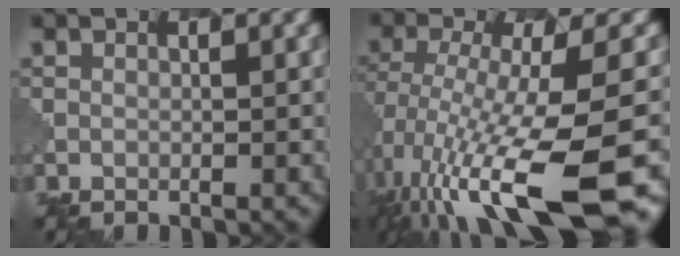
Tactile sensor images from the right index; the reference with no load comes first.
{"total": 13.0, "force": [-5.6, 3.5, 11.3], "torque": [-0.226, -0.032, -0.080]}